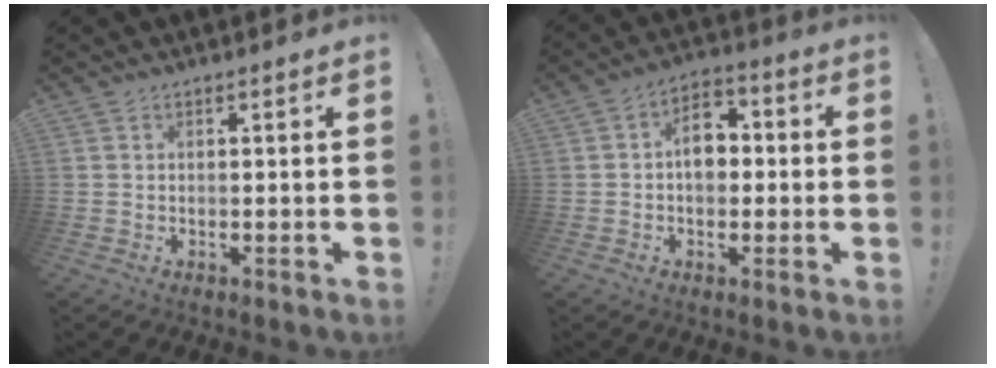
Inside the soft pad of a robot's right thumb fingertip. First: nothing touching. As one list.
[{"total": 9.1, "force": [0.2, 6.6, 6.3], "torque": [-0.085, 0.015, 0.005]}]